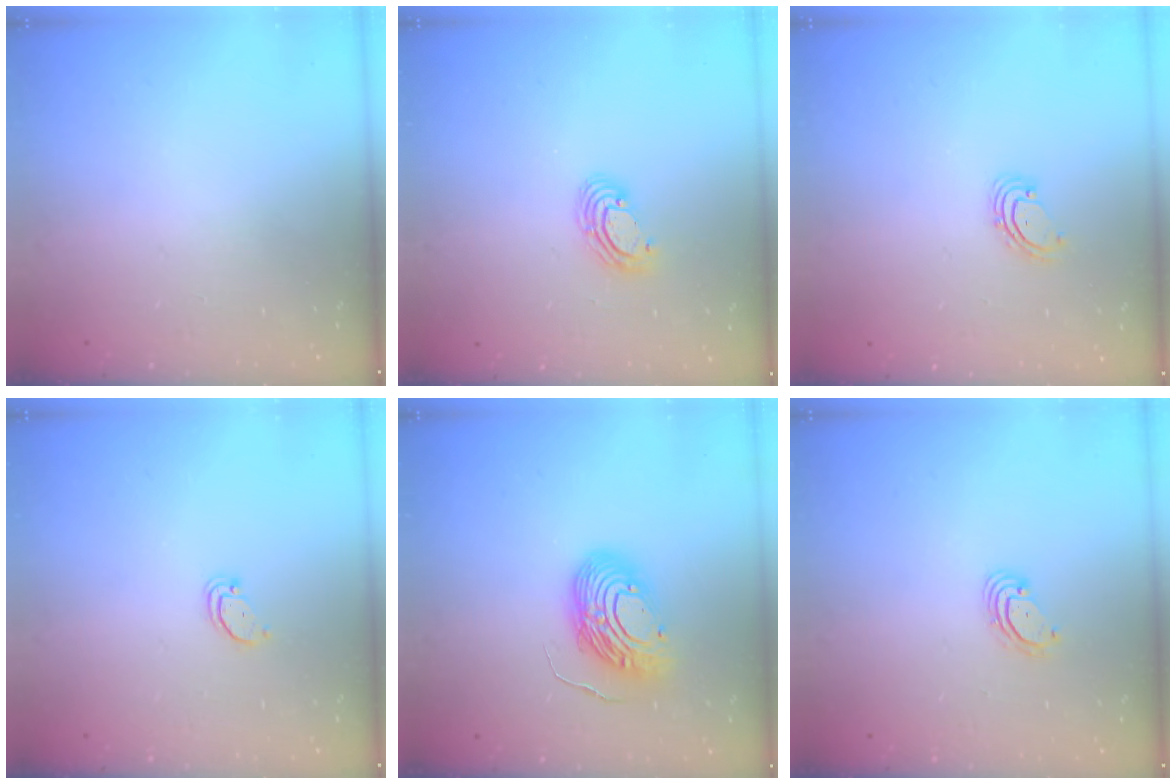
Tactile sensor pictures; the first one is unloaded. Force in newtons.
{"total": 4.5, "press": 4.5, "slide": 0.3}
{"total": 2.8, "press": 2.8, "slide": 0.2}
{"total": 2.0, "press": 2.0, "slide": 0.2}
{"total": 12.6, "press": 12.5, "slide": 1.1}
{"total": 3.0, "press": 3.0, "slide": 0.2}